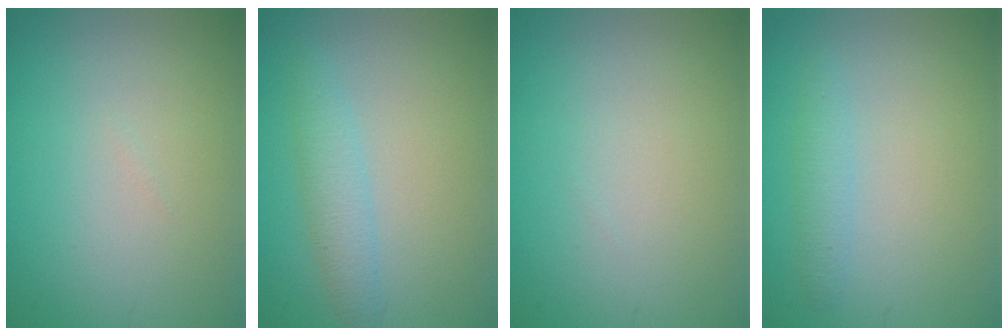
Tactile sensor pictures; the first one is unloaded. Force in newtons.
{"total": 2.3, "press": 2.3, "slide": 0.1}
{"total": 0.0}
{"total": 1.5, "press": 1.5, "slide": 0.1}